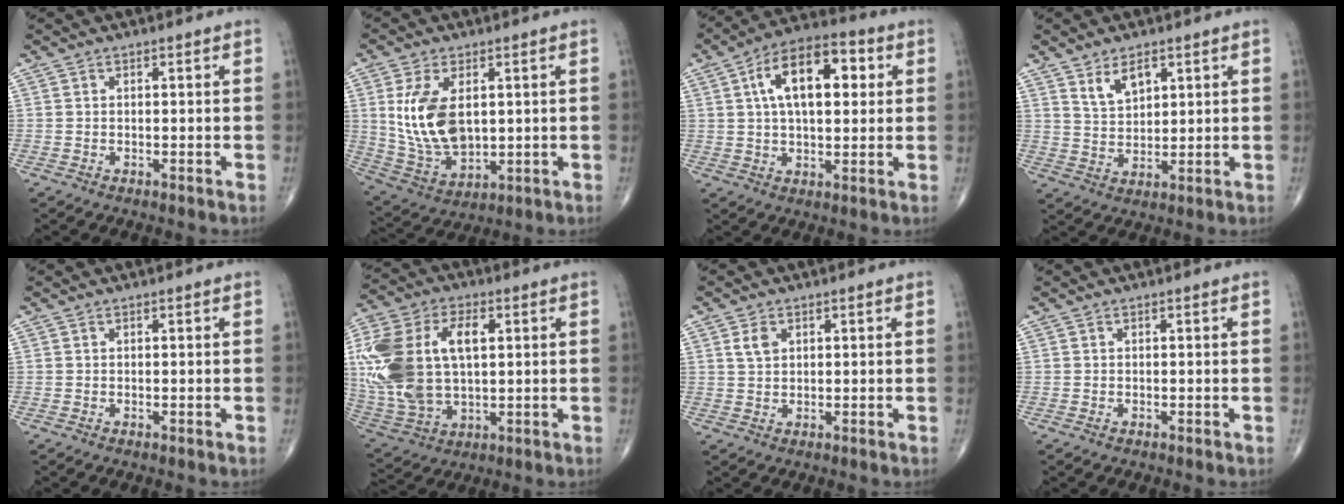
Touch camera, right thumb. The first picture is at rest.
{"total": 13.6, "force": [2.4, 7.9, 10.9], "torque": [-0.203, -0.015, 0.061]}
{"total": 15.2, "force": [3.9, 7.7, 12.5], "torque": [-0.187, 0.016, 0.059]}
{"total": 5.6, "force": [3.2, 2.9, 3.4], "torque": [-0.047, -0.021, 0.064]}
{"total": 0.0}
{"total": 24.0, "force": [3.8, 14.1, 19.1], "torque": [-0.425, 0.002, 0.075]}
{"total": 2.8, "force": [1.1, 1.9, 1.7], "torque": [-0.026, -0.001, 0.024]}
{"total": 0.0}